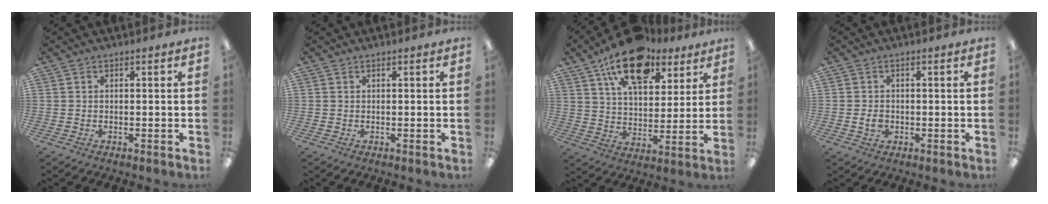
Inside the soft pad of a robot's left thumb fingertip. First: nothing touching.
{"total": 0.0}
{"total": 17.3, "force": [11.2, 9.0, 9.6], "torque": [-0.152, -0.051, 0.197]}
{"total": 2.5, "force": [-0.3, 1.9, 1.5], "torque": [-0.027, 0.003, -0.005]}